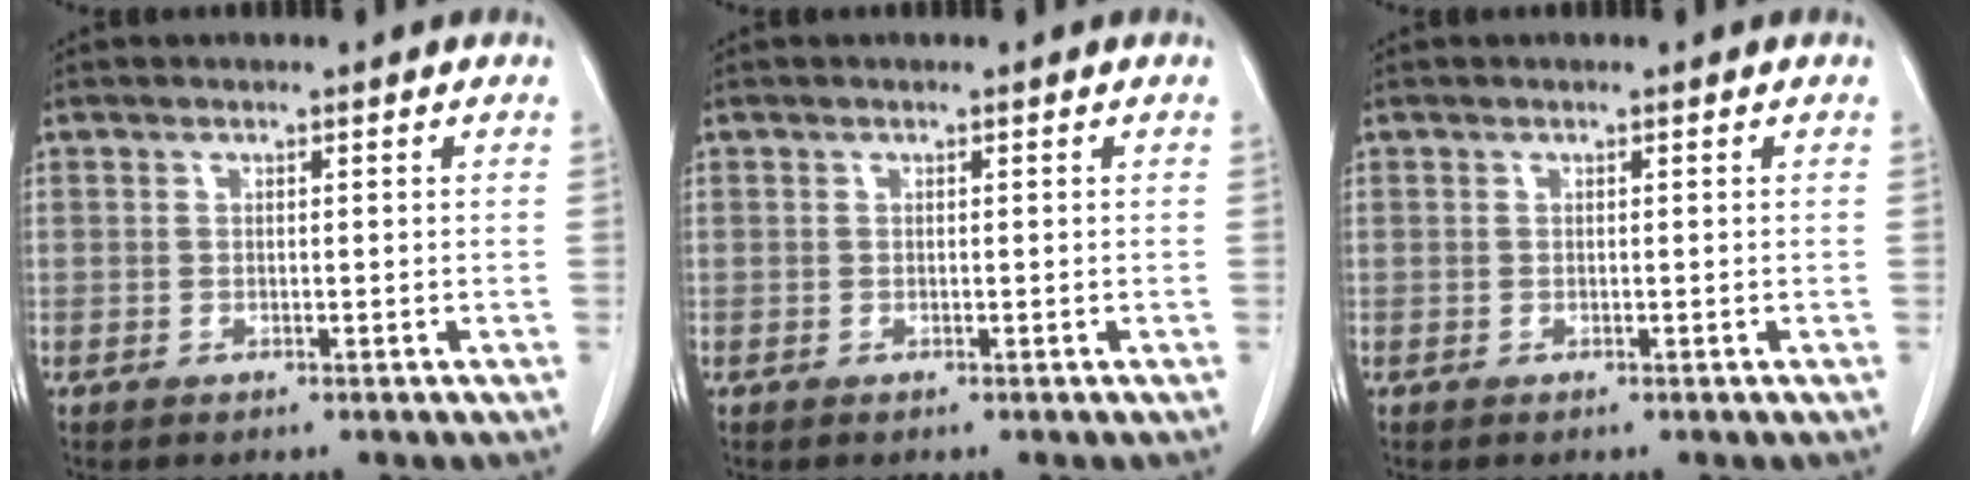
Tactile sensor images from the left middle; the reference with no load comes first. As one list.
[{"total": 0.0}, {"total": 0.0}]